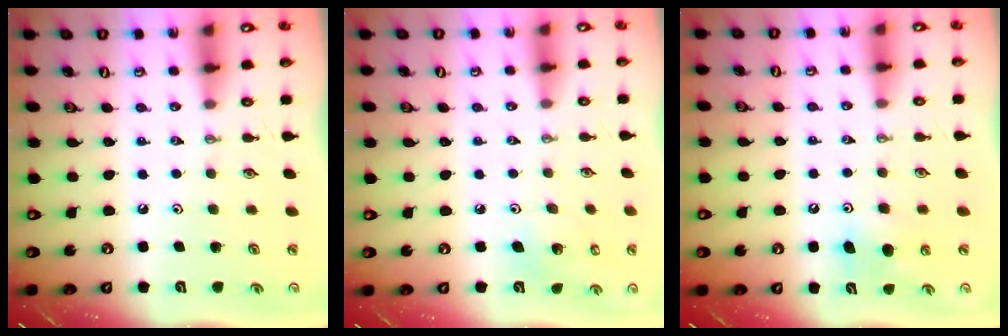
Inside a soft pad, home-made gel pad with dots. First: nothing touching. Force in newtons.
{"total": 6.4, "press": 5.9, "slide": 2.4}
{"total": 7.5, "press": 7.4, "slide": 1.3}